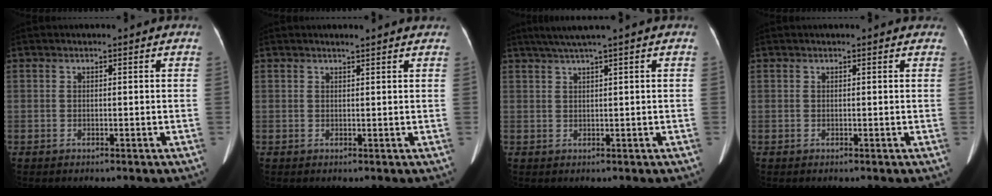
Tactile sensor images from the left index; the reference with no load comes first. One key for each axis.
{"total": 2.9, "fx": 2.6, "fy": 0.0, "fz": 1.2, "tx": -0.019, "ty": 0.013, "tz": 0.030}
{"total": 3.6, "fx": 2.5, "fy": -0.9, "fz": 2.4, "tx": -0.051, "ty": 0.010, "tz": 0.050}
{"total": 3.0, "fx": 2.5, "fy": 1.1, "fz": 1.2, "tx": -0.013, "ty": 0.025, "tz": 0.021}